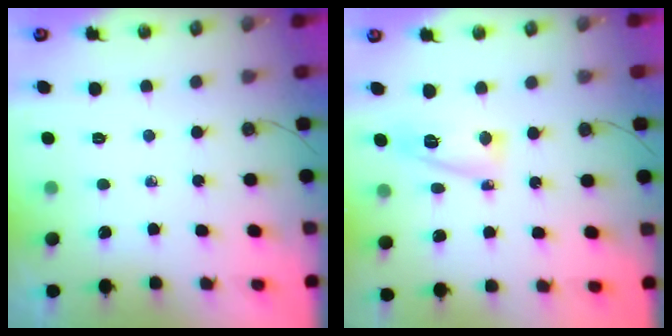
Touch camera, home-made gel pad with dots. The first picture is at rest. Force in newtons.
{"total": 9.0, "press": 9.0, "slide": 0.6}